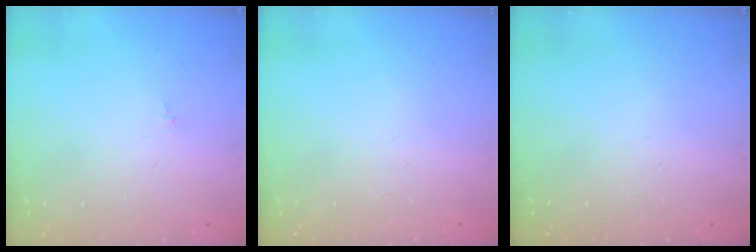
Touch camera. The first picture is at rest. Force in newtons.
{"total": 0.0}
{"total": 0.0}